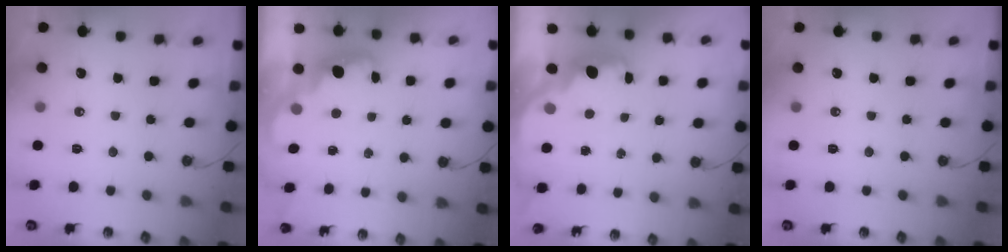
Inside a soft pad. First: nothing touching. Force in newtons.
{"total": 2.2, "press": 2.1, "slide": 0.5}
{"total": 2.4, "press": 2.3, "slide": 0.8}
{"total": 0.0}